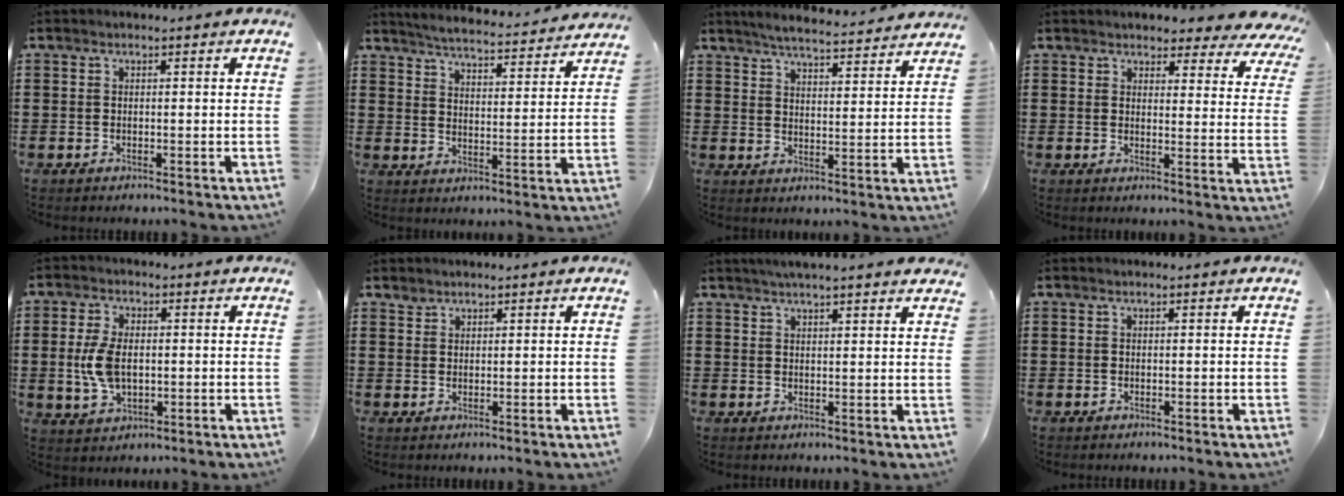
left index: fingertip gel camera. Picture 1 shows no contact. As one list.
[{"total": 4.7, "force": [4.6, -0.3, 1.0], "torque": [-0.042, -0.035, 0.075]}, {"total": 4.7, "force": [4.6, -0.2, 1.2], "torque": [-0.042, -0.030, 0.078]}, {"total": 3.7, "force": [3.4, 0.8, 1.0], "torque": [-0.030, -0.017, 0.059]}, {"total": 6.8, "force": [0.1, 4.1, 5.4], "torque": [-0.142, 0.001, -0.007]}, {"total": 1.4, "force": [1.3, 0.6, 0.1], "torque": [-0.004, 0.000, 0.027]}, {"total": 2.7, "force": [2.6, -0.2, 0.9], "torque": [-0.024, 0.000, 0.047]}, {"total": 0.0}]